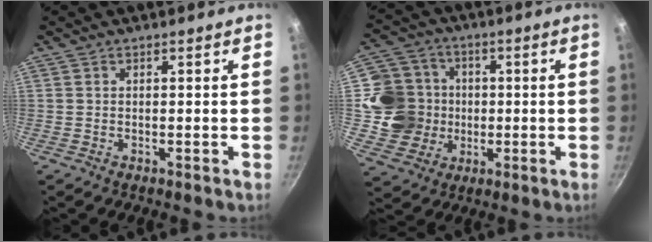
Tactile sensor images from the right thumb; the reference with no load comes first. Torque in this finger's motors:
{"motor_torque": [0.09, 0.09, 0.02, 0.49, 0.01]}